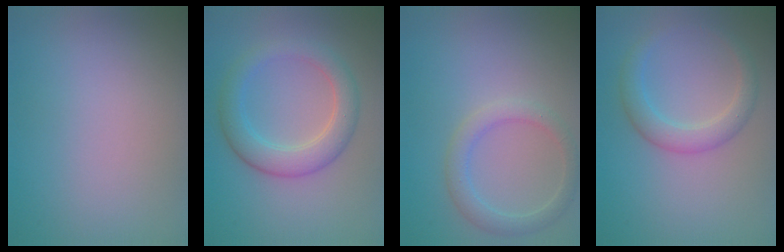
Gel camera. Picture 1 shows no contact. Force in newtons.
{"total": 5.3, "press": 5.3, "slide": 0.0}
{"total": 2.5, "press": 2.5, "slide": 0.1}
{"total": 2.8, "press": 2.8, "slide": 0.1}